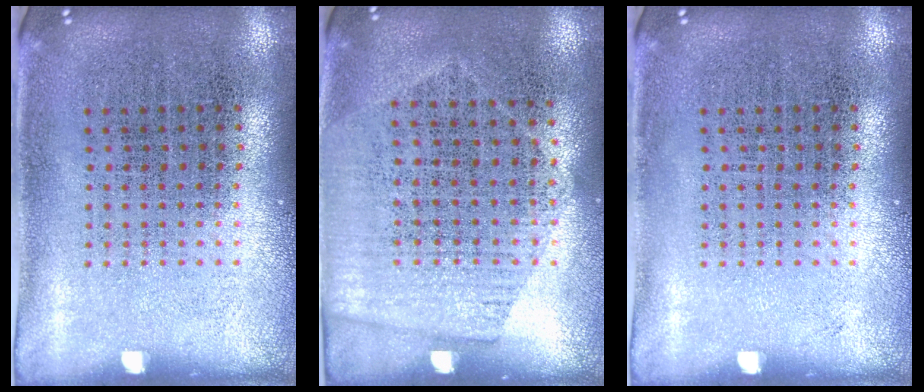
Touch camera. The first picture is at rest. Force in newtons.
{"total": 1.4, "press": 1.1, "slide": 0.7}
{"total": 0.0}